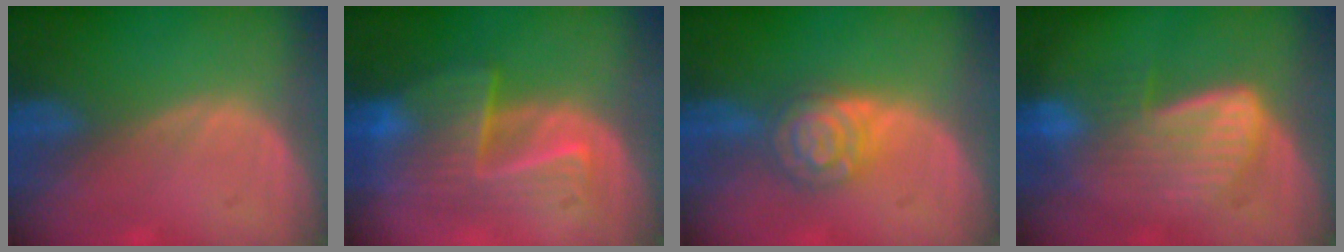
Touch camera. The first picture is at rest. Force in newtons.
{"total": 7.7, "press": 7.6, "slide": 1.4}
{"total": 6.1, "press": 6.1, "slide": 0.4}
{"total": 7.4, "press": 7.3, "slide": 1.6}